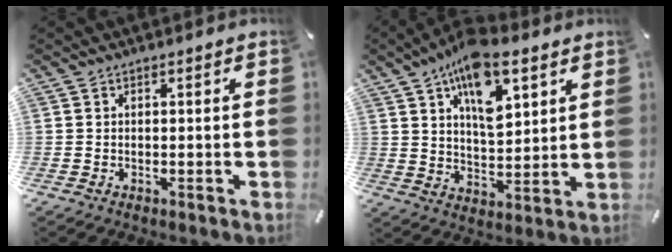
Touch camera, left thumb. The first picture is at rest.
{"total": 13.9, "force": [7.8, 6.8, 9.2], "torque": [-0.147, -0.025, 0.136]}